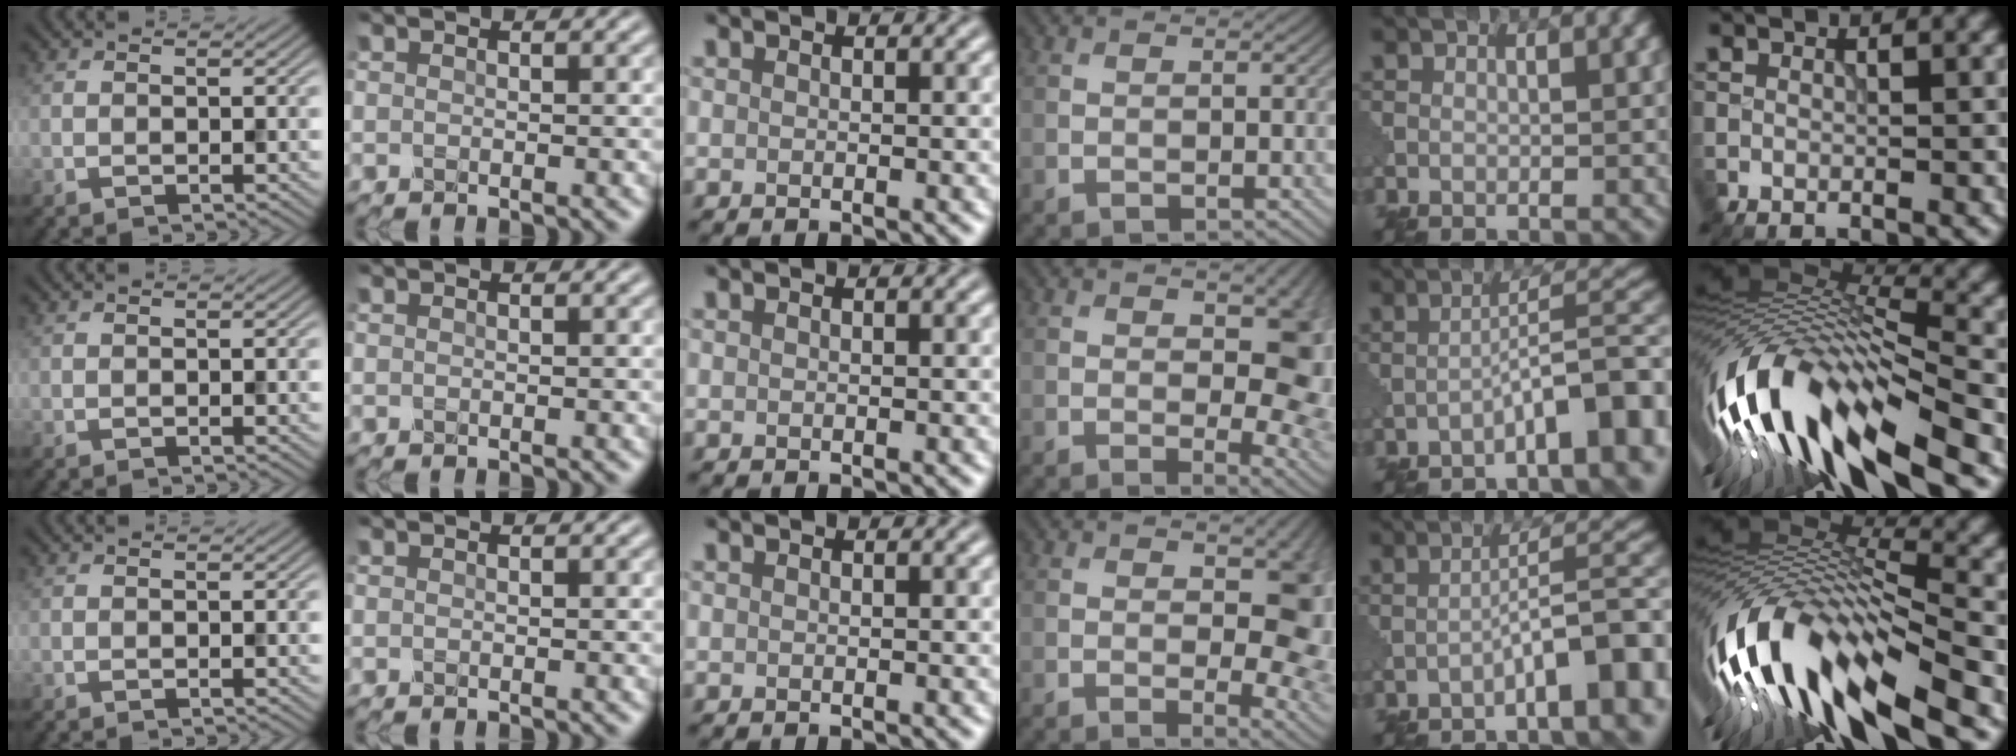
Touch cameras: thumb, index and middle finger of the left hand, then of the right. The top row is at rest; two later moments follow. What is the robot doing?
{"motion": "shake", "object": "medicine bottle"}